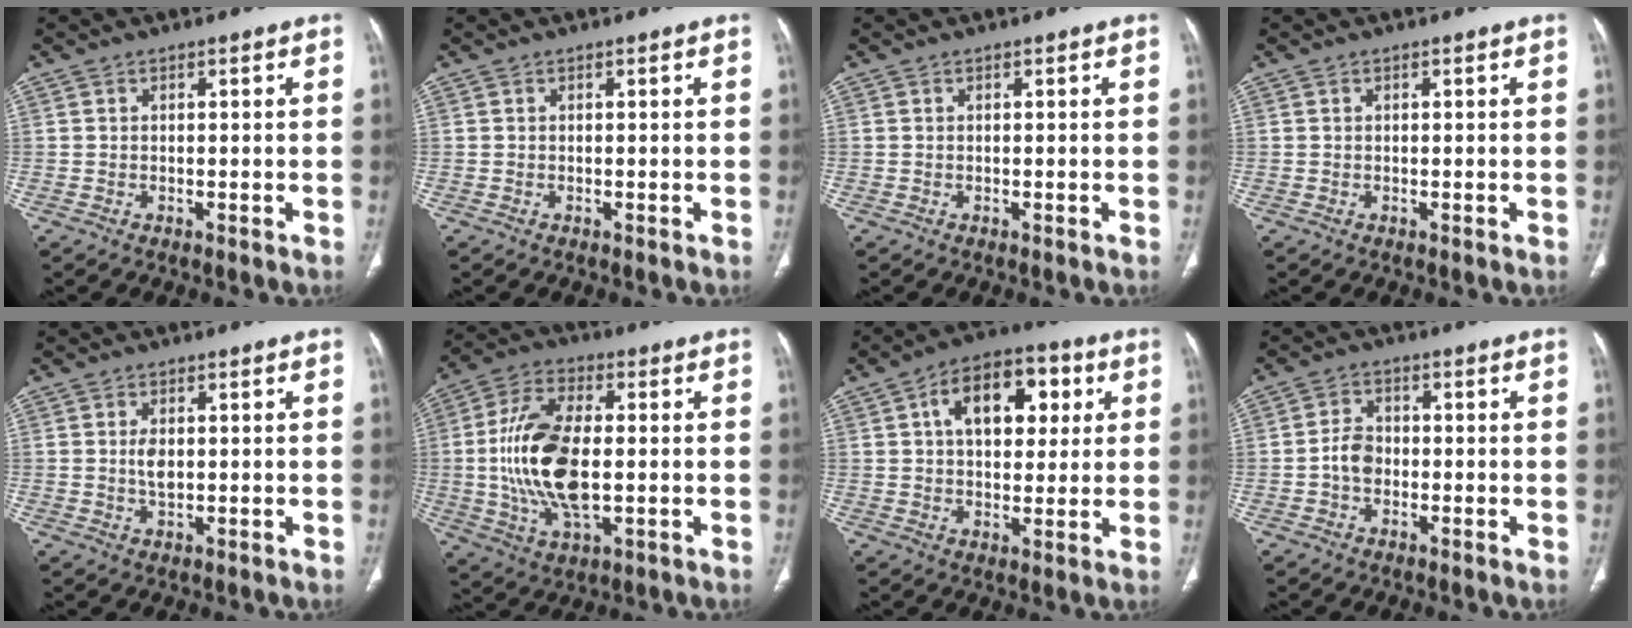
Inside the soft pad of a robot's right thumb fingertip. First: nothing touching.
{"total": 0.0}
{"total": 0.0}
{"total": 0.0}
{"total": 3.2, "force": [0.3, 1.8, 2.6], "torque": [-0.046, -0.003, 0.006]}
{"total": 18.9, "force": [0.0, 9.9, 16.1], "torque": [-0.320, 0.003, 0.005]}
{"total": 14.5, "force": [4.2, 8.7, 10.9], "torque": [-0.132, 0.012, 0.061]}
{"total": 4.0, "force": [-1.0, 3.0, 2.5], "torque": [-0.036, 0.014, -0.025]}